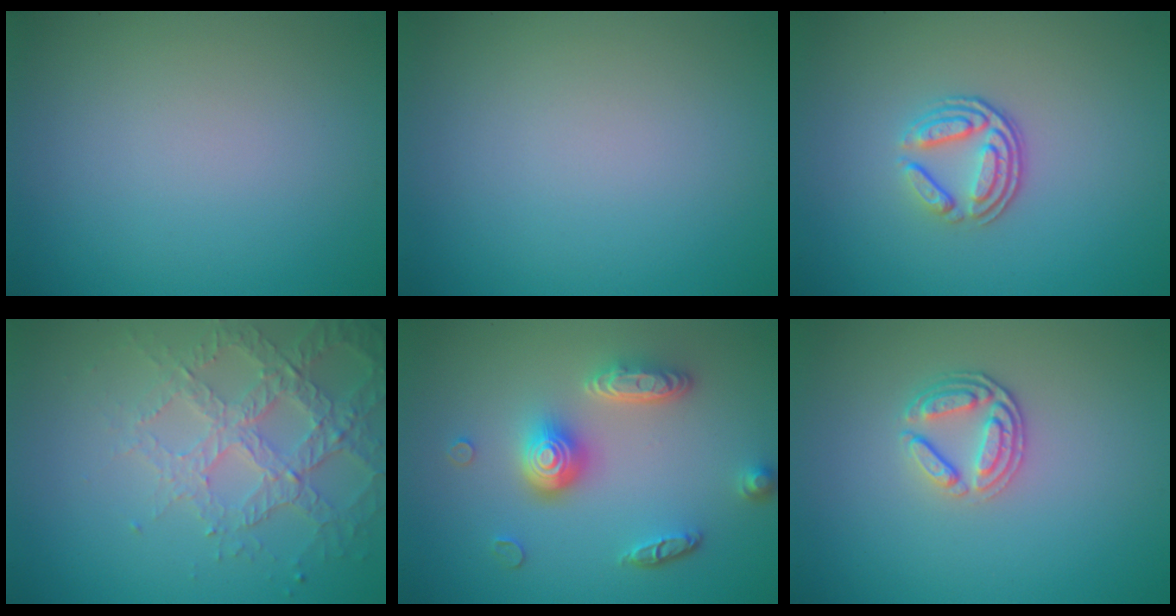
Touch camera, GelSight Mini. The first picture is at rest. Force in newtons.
{"total": 0.0}
{"total": 3.5, "press": 2.6, "slide": 2.3}
{"total": 4.1, "press": 4.0, "slide": 0.9}
{"total": 4.7, "press": 3.6, "slide": 3.1}
{"total": 2.7, "press": 2.4, "slide": 1.2}